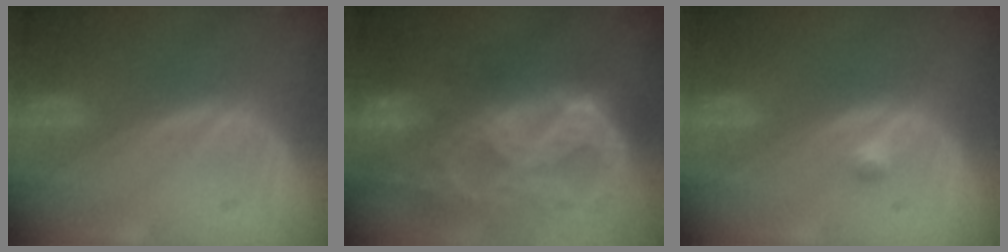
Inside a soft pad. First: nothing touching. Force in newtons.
{"total": 11.4, "press": 9.7, "slide": 6.1}
{"total": 1.2, "press": 1.1, "slide": 0.6}